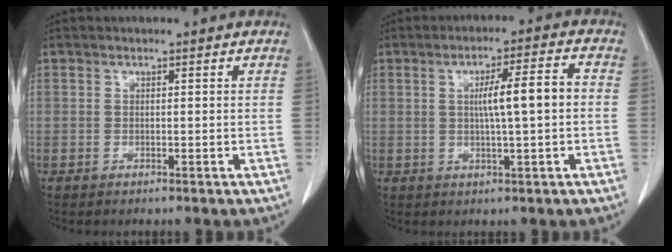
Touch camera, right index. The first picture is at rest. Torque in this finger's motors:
{"motor_torque": [0.72, 0.11, 0.25, 0.12]}